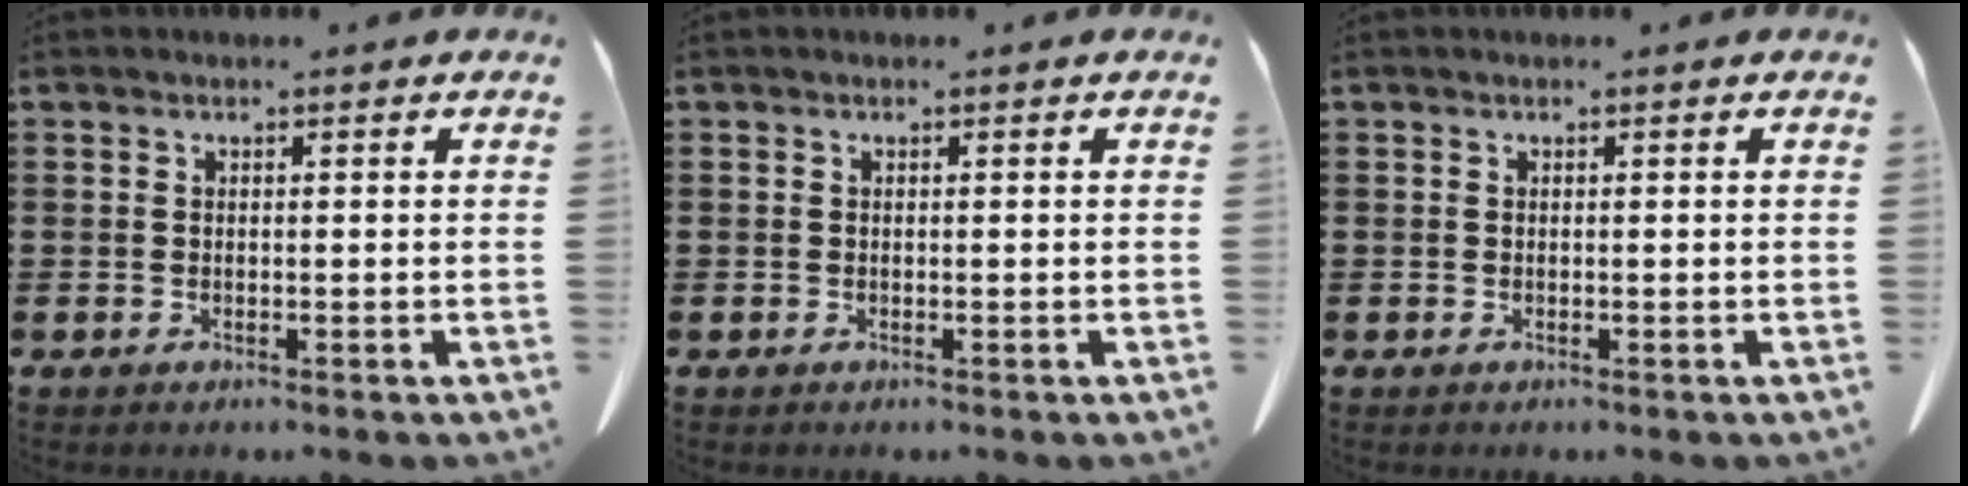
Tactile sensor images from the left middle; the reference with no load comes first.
{"total": 0.0}
{"total": 0.0}